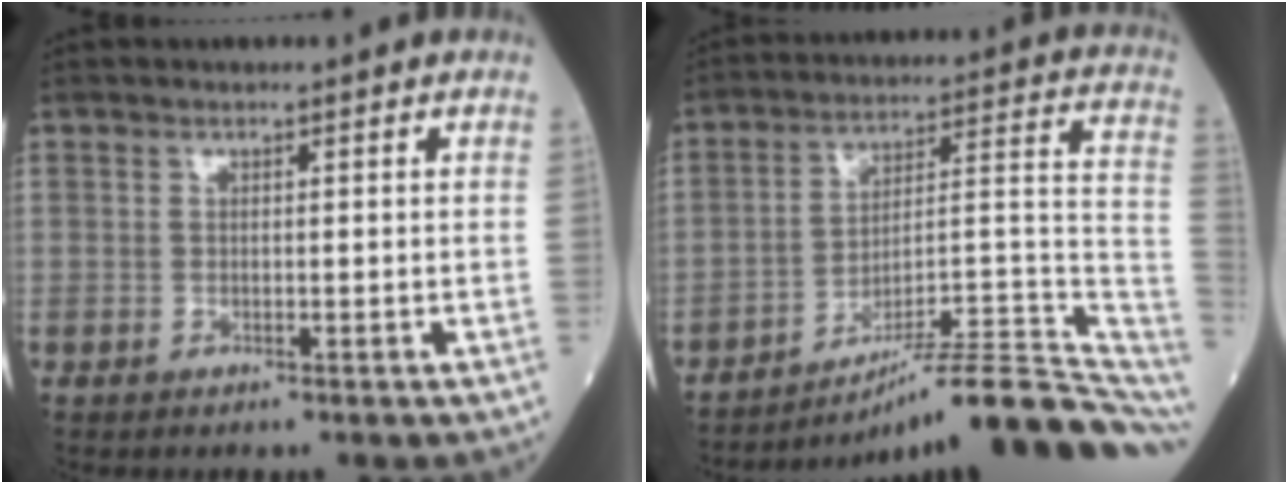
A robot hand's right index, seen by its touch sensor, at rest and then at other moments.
{"total": 20.3, "force": [-14.9, 1.7, 13.6], "torque": [-0.115, 0.038, -0.217]}